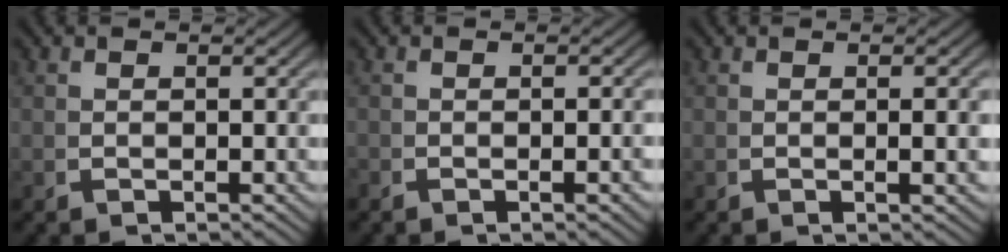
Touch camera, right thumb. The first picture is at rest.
{"total": 1.0, "force": [-0.5, -0.1, 0.8], "torque": [-0.010, 0.005, -0.010]}
{"total": 1.3, "force": [0.1, 0.1, 1.3], "torque": [-0.021, 0.003, 0.002]}